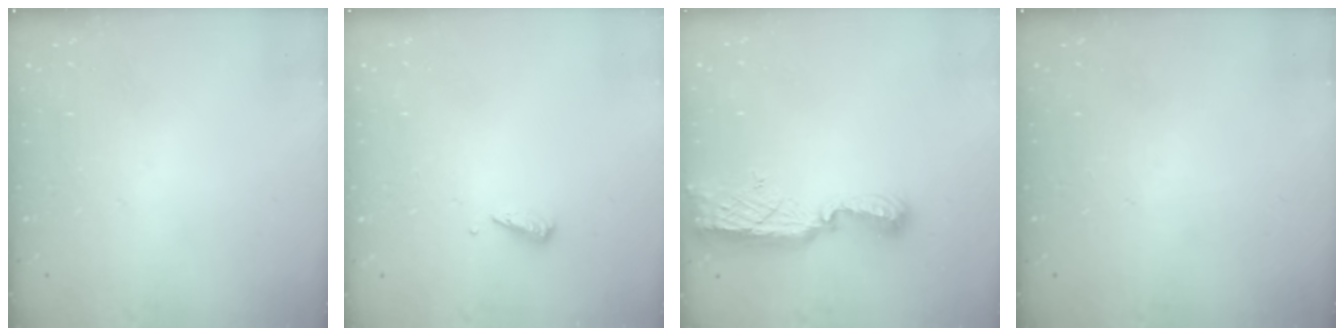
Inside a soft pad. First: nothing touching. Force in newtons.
{"total": 2.9, "press": 2.9, "slide": 0.4}
{"total": 11.5, "press": 10.3, "slide": 5.0}
{"total": 0.0}